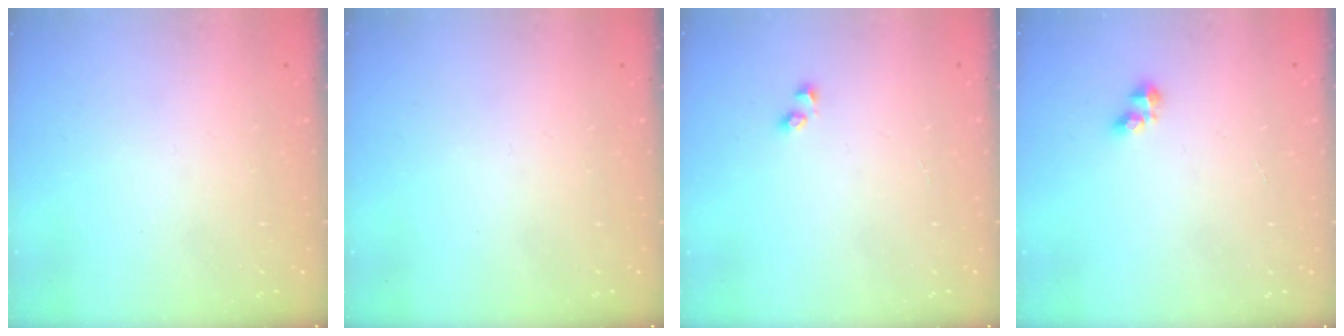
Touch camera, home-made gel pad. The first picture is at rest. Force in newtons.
{"total": 0.0}
{"total": 2.1, "press": 1.7, "slide": 1.2}
{"total": 2.5, "press": 2.5, "slide": 0.5}